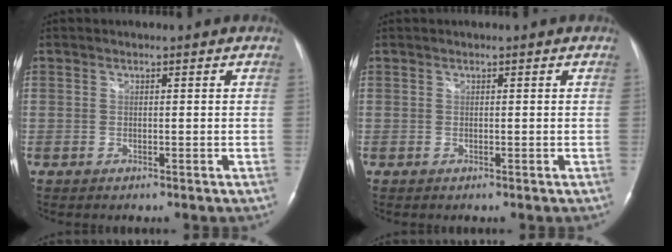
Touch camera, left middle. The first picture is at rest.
{"total": 0.0}